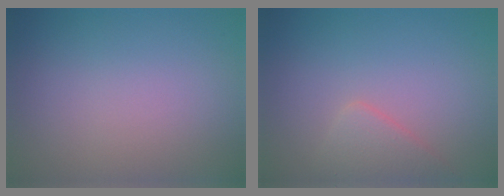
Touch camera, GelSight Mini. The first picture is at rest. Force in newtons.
{"total": 2.3, "press": 2.3, "slide": 0.1}